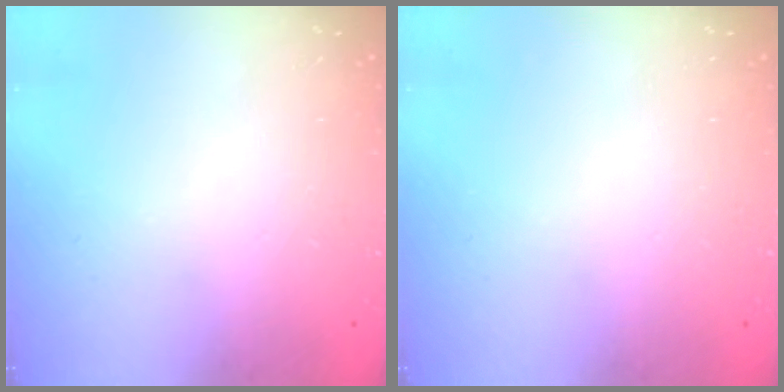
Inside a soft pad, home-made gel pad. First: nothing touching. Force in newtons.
{"total": 0.0}